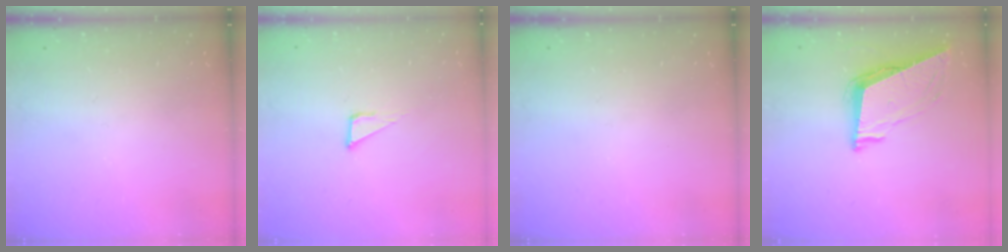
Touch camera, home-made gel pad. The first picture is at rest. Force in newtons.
{"total": 3.3, "press": 3.3, "slide": 0.2}
{"total": 0.0}
{"total": 9.3, "press": 8.8, "slide": 3.2}